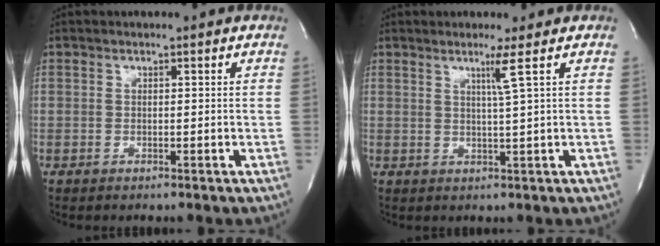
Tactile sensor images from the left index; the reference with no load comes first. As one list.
[{"total": 2.7, "force": [1.2, -1.4, 2.0], "torque": [-0.040, -0.013, 0.027]}]